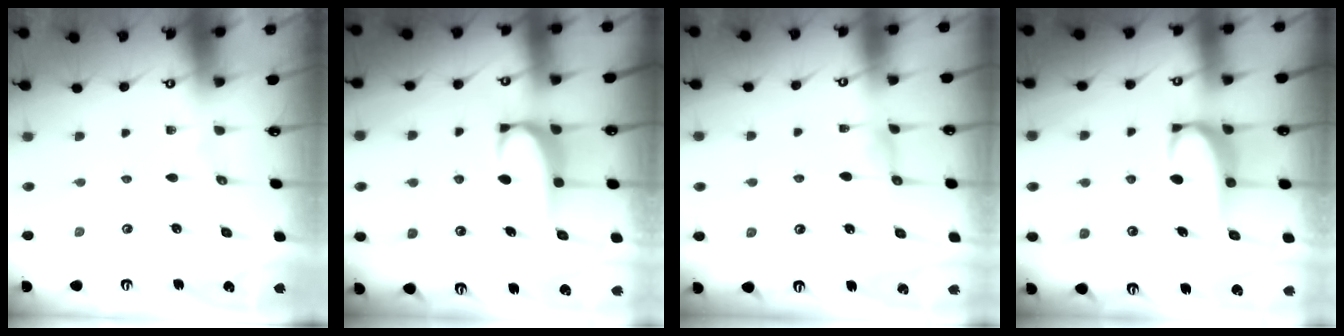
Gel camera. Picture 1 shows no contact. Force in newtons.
{"total": 2.0, "press": 1.9, "slide": 0.5}
{"total": 1.0, "press": 0.8, "slide": 0.7}
{"total": 2.9, "press": 2.8, "slide": 0.5}